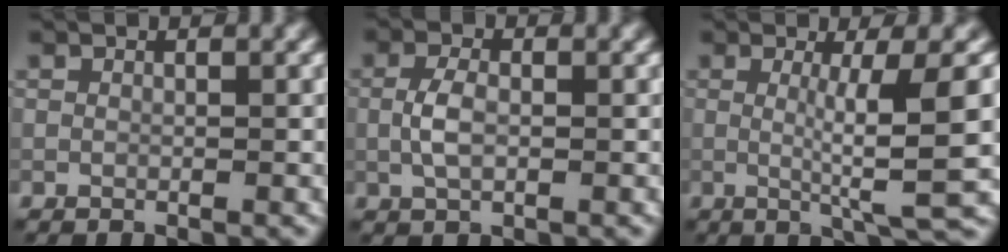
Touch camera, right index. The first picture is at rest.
{"total": 2.5, "force": [-0.3, 1.3, 2.1], "torque": [-0.048, 0.001, -0.008]}
{"total": 7.9, "force": [0.2, 1.2, 7.8], "torque": [-0.110, -0.004, 0.006]}